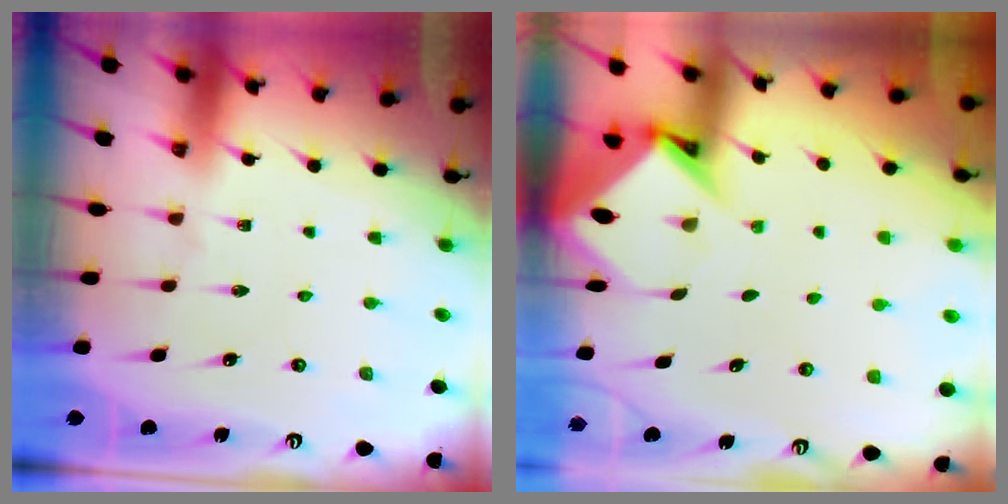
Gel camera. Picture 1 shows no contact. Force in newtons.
{"total": 4.6, "press": 4.6, "slide": 0.3}